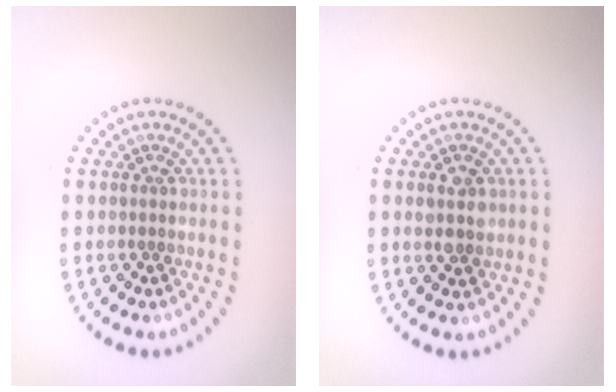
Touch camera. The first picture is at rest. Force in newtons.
{"total": 2.2, "press": 2.2, "slide": 0.5}